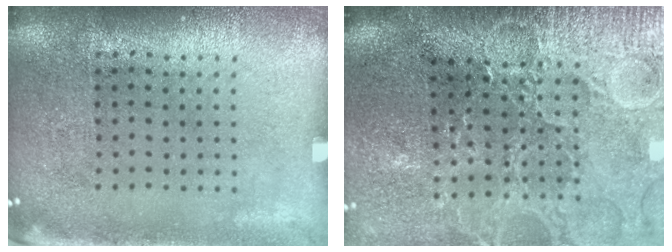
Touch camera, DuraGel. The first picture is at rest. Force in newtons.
{"total": 4.1, "press": 3.7, "slide": 1.7}